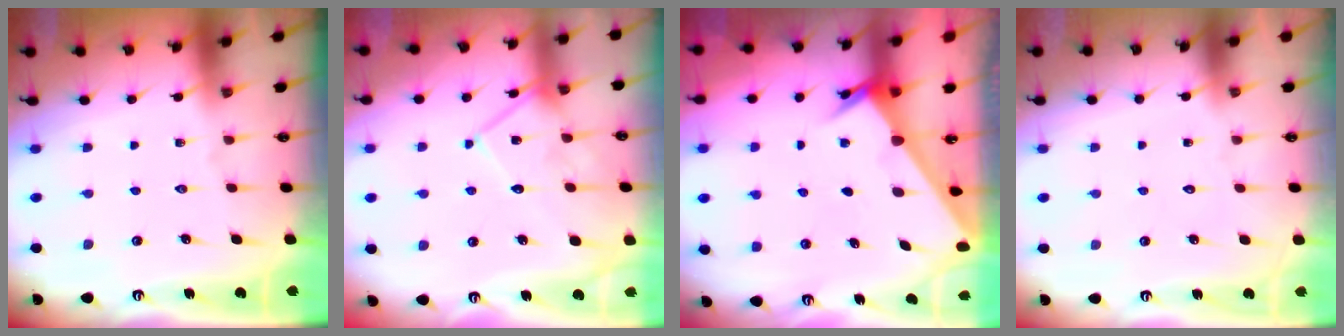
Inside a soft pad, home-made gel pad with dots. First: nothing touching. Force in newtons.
{"total": 13.1, "press": 13.1, "slide": 1.1}
{"total": 2.5, "press": 2.5, "slide": 0.2}
{"total": 1.6, "press": 1.6, "slide": 0.0}